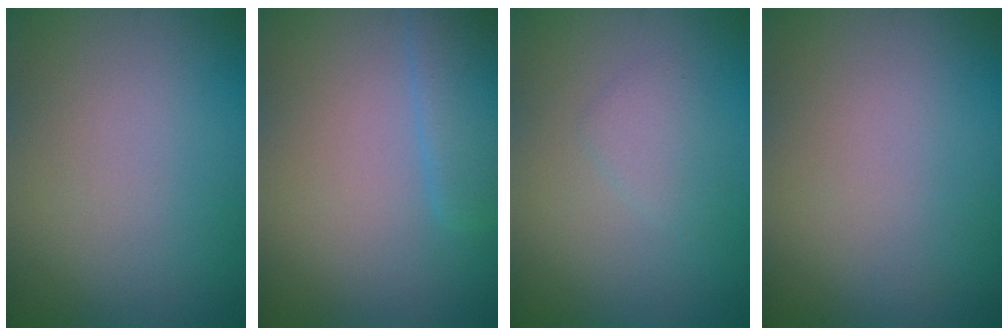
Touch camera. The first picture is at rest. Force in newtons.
{"total": 3.0, "press": 3.0, "slide": 0.1}
{"total": 1.4, "press": 1.4, "slide": 0.1}
{"total": 0.0}